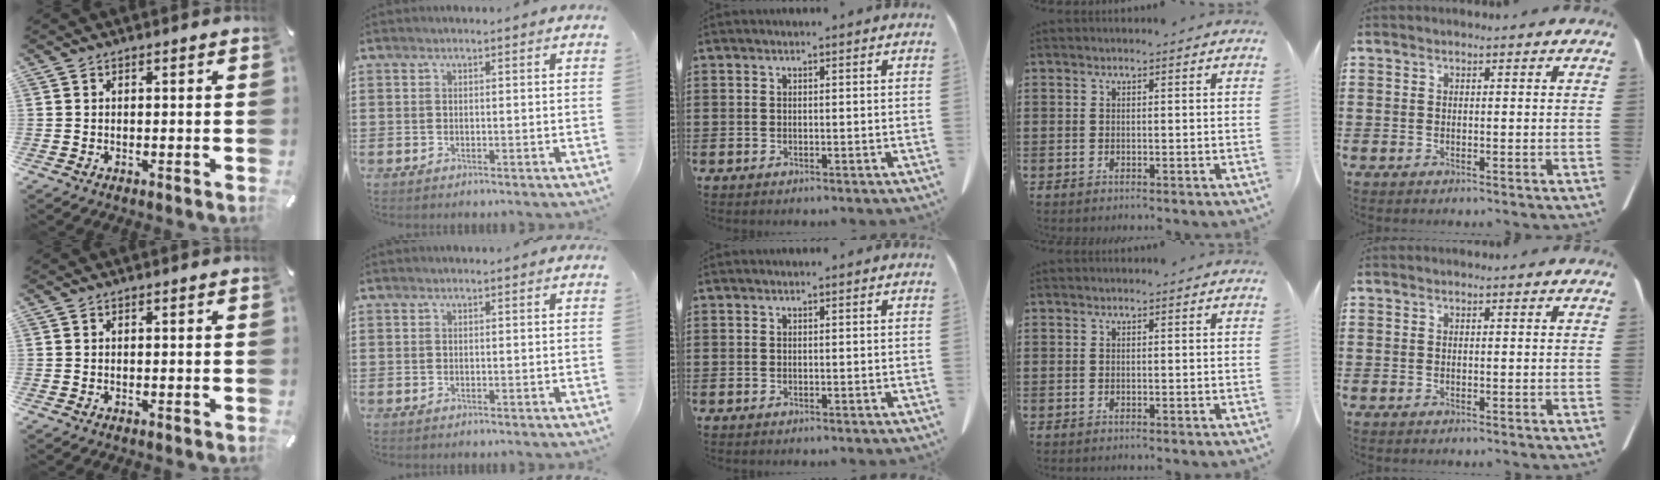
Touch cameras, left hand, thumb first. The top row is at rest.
{}